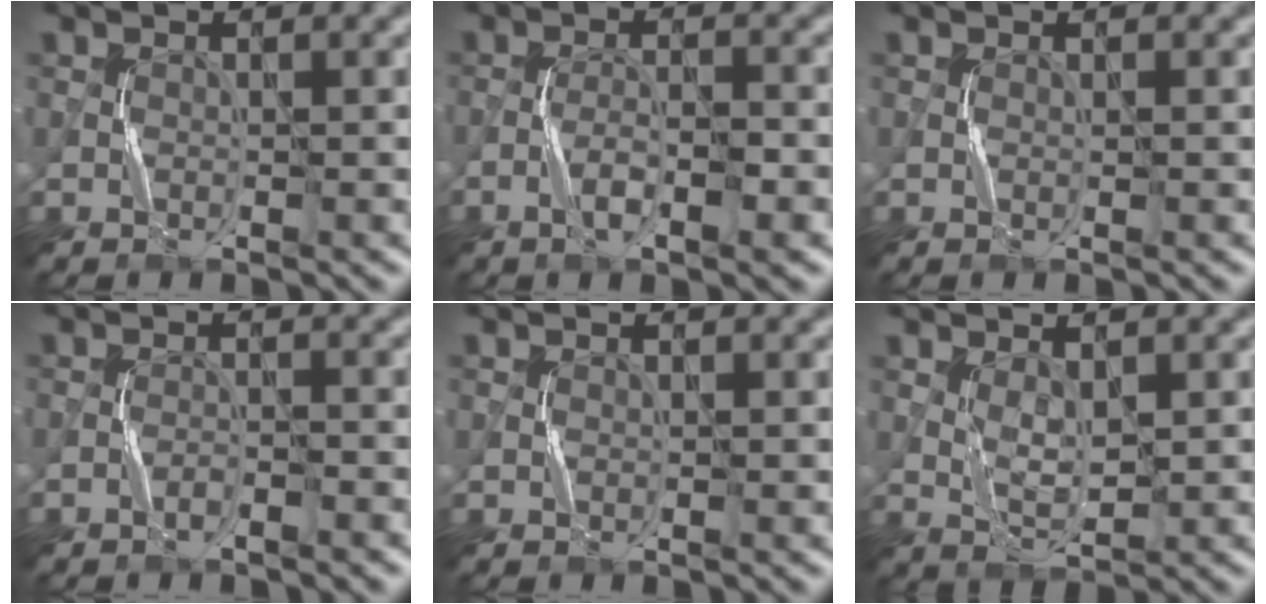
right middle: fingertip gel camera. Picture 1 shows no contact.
{"total": 3.1, "force": [-1.5, 0.6, 2.6], "torque": [-0.050, 0.007, -0.031]}
{"total": 0.0}
{"total": 1.4, "force": [-1.1, 0.1, 0.8], "torque": [-0.011, 0.007, -0.022]}
{"total": 0.0}
{"total": 2.5, "force": [0.8, 1.1, 2.1], "torque": [-0.041, -0.005, 0.021]}